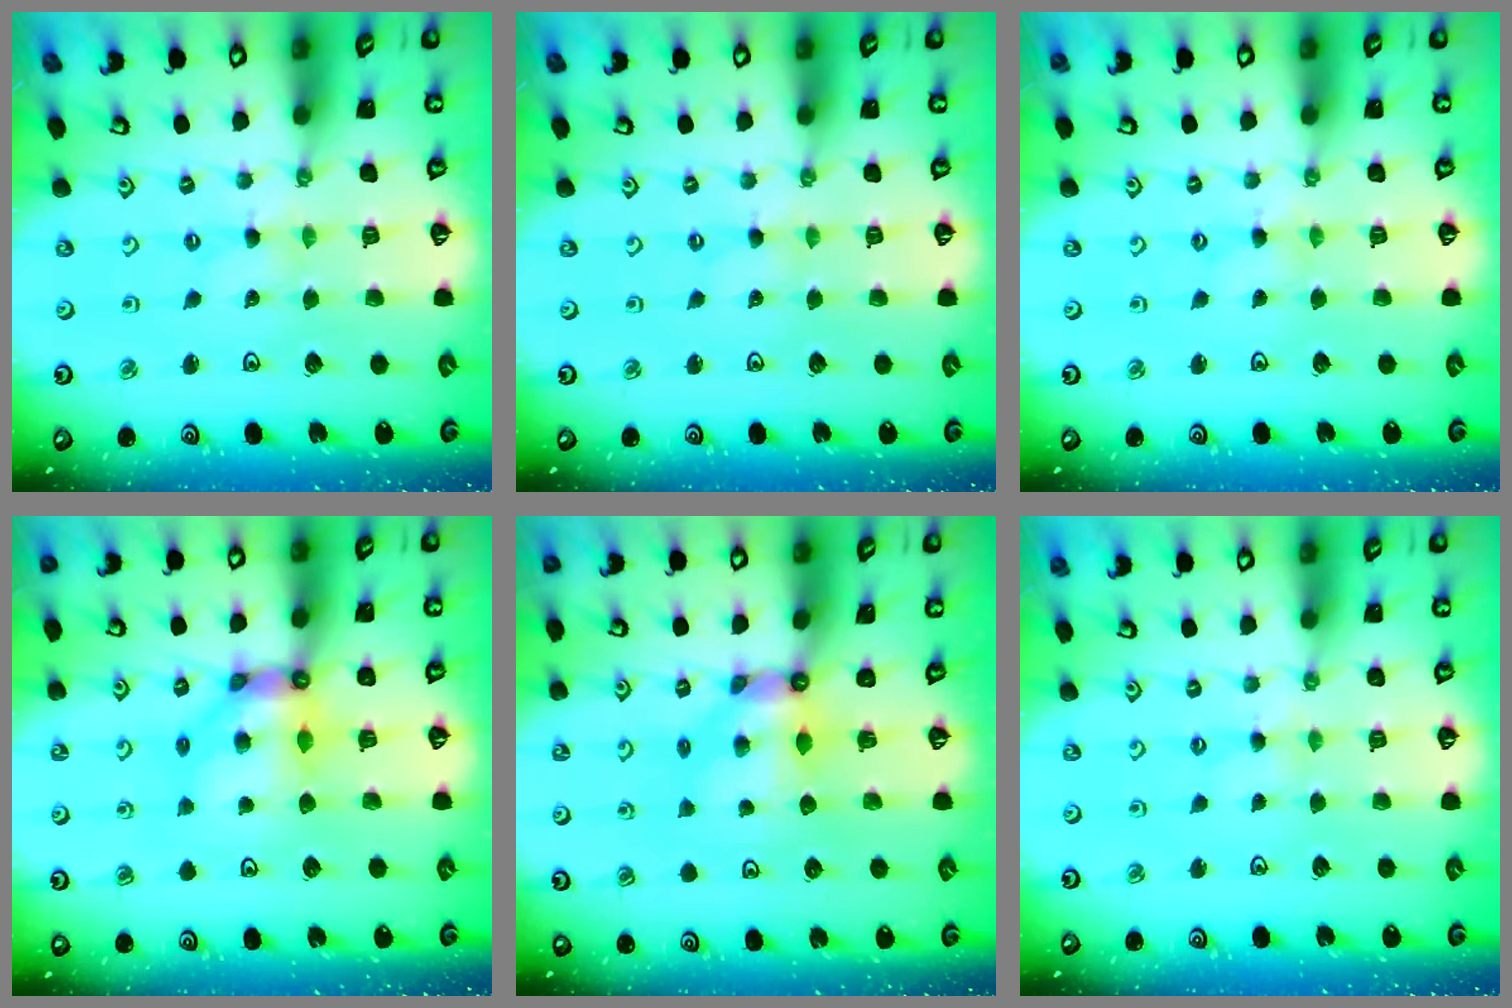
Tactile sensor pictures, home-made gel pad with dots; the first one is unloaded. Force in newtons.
{"total": 0.0}
{"total": 0.9, "press": 0.9, "slide": 0.2}
{"total": 9.6, "press": 9.5, "slide": 1.0}
{"total": 5.9, "press": 5.9, "slide": 0.3}
{"total": 1.8, "press": 1.8, "slide": 0.4}